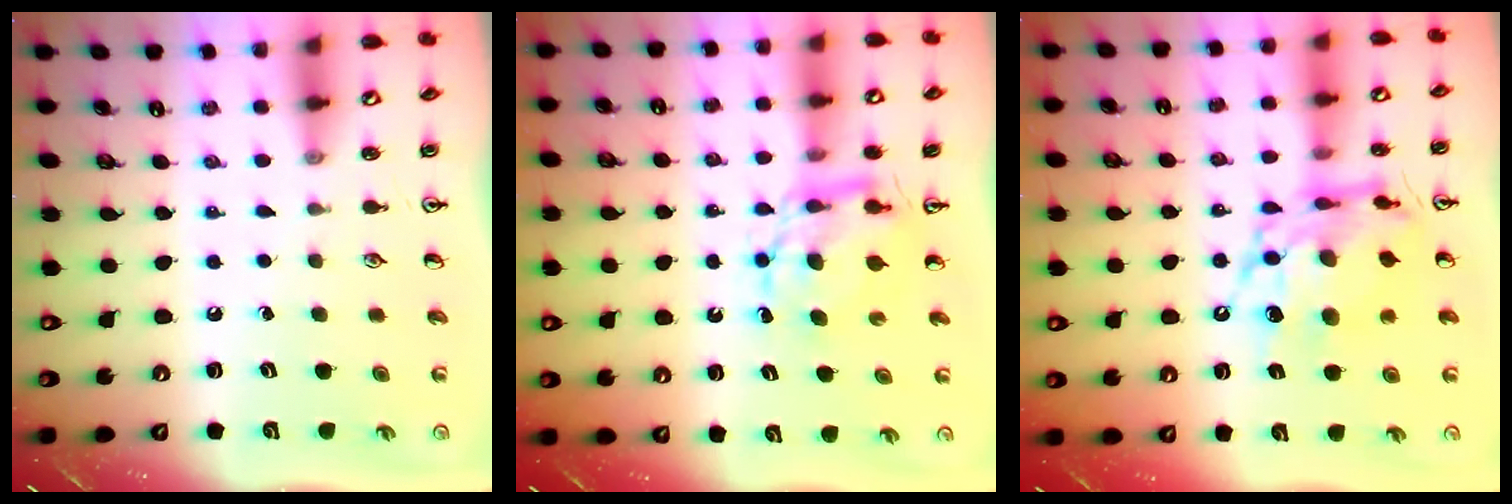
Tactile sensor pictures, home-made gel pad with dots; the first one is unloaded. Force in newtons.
{"total": 6.8, "press": 6.8, "slide": 0.2}
{"total": 14.3, "press": 14.2, "slide": 1.3}